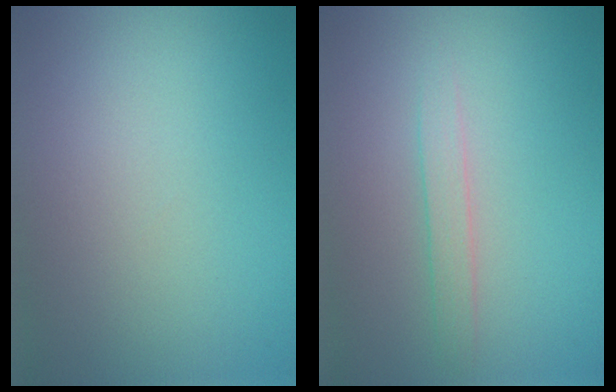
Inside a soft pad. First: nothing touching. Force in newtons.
{"total": 1.5, "press": 1.5, "slide": 0.1}